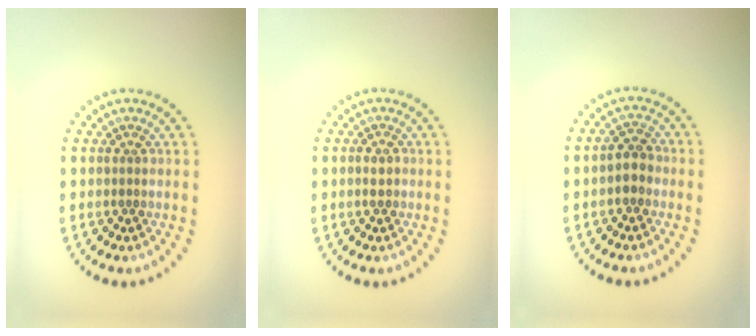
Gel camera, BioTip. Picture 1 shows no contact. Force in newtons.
{"total": 1.1, "press": 1.0, "slide": 0.3}
{"total": 2.0, "press": 1.9, "slide": 0.6}